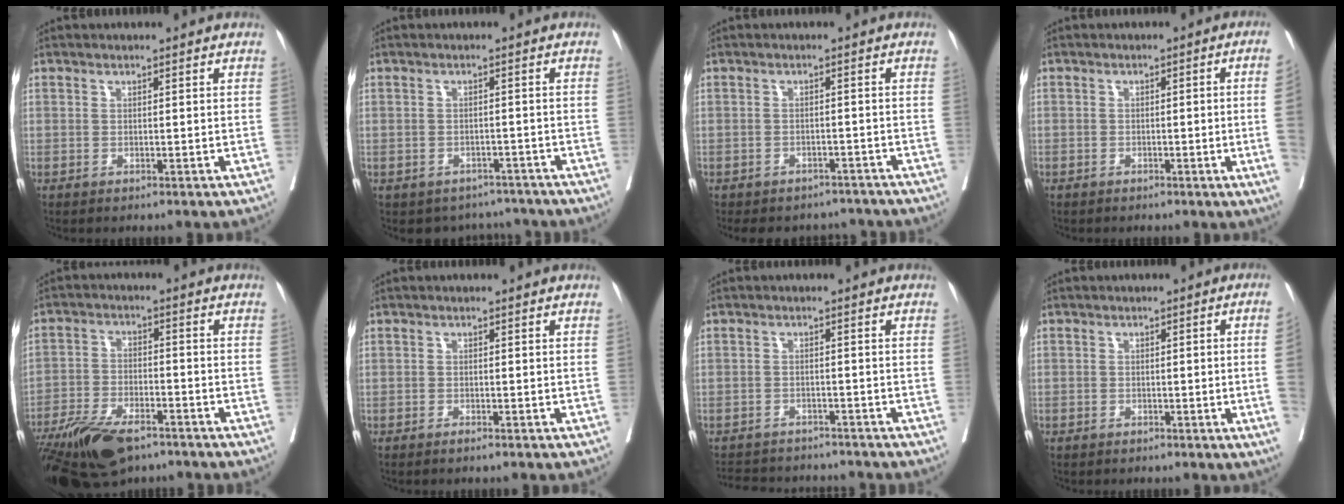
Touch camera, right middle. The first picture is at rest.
{"total": 5.6, "force": [-4.9, 2.8, -0.1], "torque": [0.018, 0.020, -0.057]}
{"total": 9.8, "force": [-8.9, 3.9, 1.6], "torque": [-0.025, 0.011, -0.101]}
{"total": 5.2, "force": [-1.0, -1.0, 4.9], "torque": [-0.057, -0.003, -0.014]}
{"total": 14.5, "force": [-10.2, 5.3, 8.8], "torque": [-0.175, -0.022, -0.179]}
{"total": 1.0, "force": [-0.8, 0.0, 0.6], "torque": [-0.013, -0.002, -0.013]}
{"total": 9.9, "force": [-9.3, 2.5, 2.3], "torque": [-0.043, 0.007, -0.123]}
{"total": 3.9, "force": [-0.9, -0.7, 3.7], "torque": [-0.045, 0.000, -0.011]}